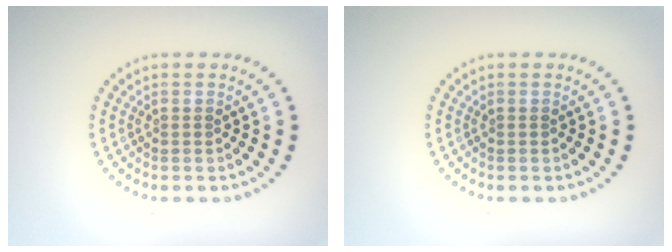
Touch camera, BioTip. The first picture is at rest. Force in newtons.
{"total": 0.0}